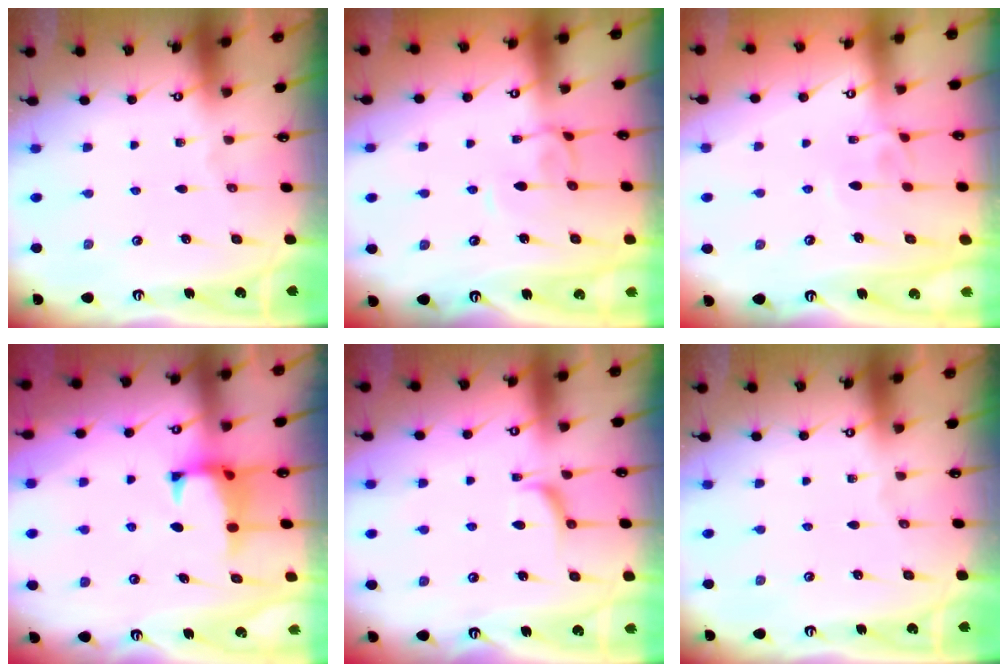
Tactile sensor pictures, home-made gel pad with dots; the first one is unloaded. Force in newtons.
{"total": 2.5, "press": 2.5, "slide": 0.5}
{"total": 1.3, "press": 1.0, "slide": 0.8}
{"total": 0.9, "press": 0.3, "slide": 0.8}
{"total": 2.2, "press": 2.1, "slide": 0.7}
{"total": 0.0}